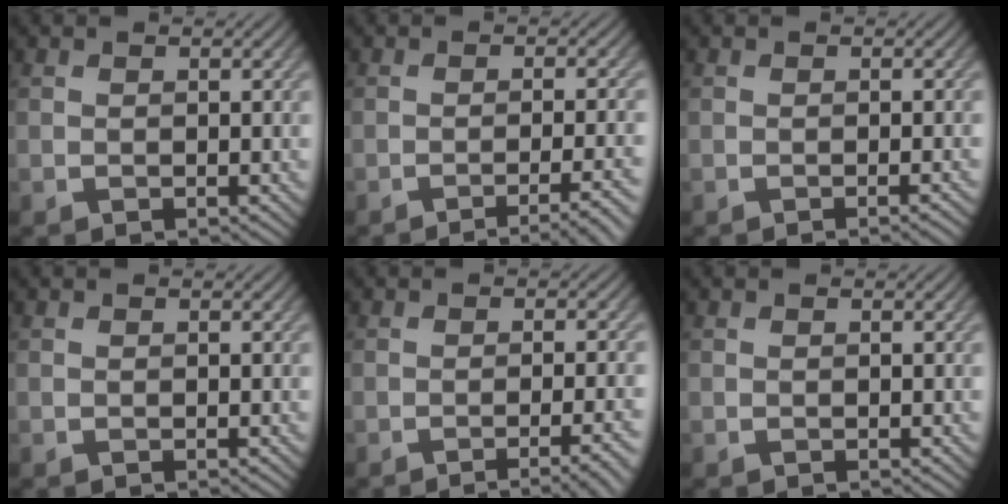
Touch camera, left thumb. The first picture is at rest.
{"total": 5.5, "force": [-3.2, 1.0, 4.4], "torque": [-0.058, 0.009, -0.048]}
{"total": 1.2, "force": [-0.6, 0.2, 1.0], "torque": [-0.008, 0.003, -0.014]}
{"total": 0.0}
{"total": 5.2, "force": [-2.7, 1.0, 4.4], "torque": [-0.053, 0.009, -0.040]}
{"total": 0.0}